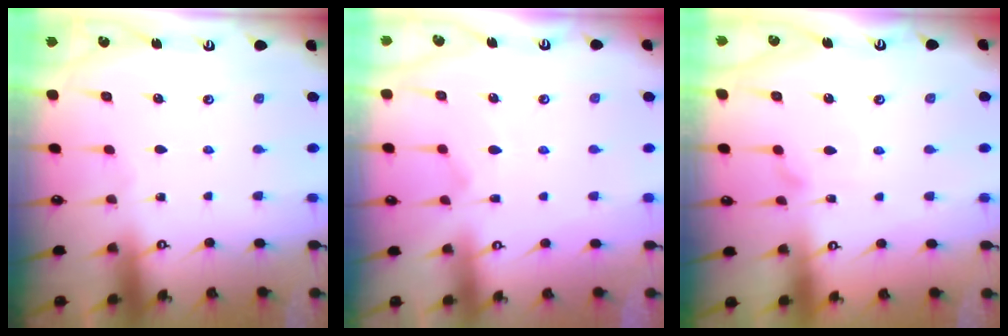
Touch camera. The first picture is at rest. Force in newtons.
{"total": 4.4, "press": 4.2, "slide": 1.2}
{"total": 3.7, "press": 3.6, "slide": 0.4}